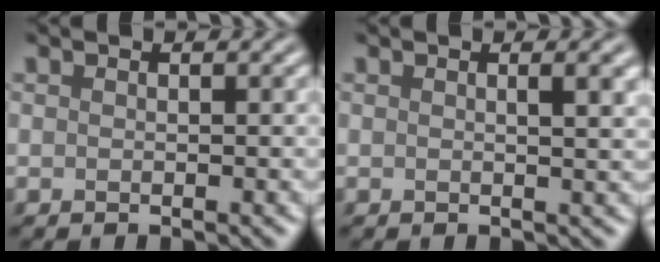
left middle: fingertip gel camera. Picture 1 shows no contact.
{"total": 1.9, "force": [0.6, 0.5, 1.7], "torque": [-0.016, 0.002, 0.009]}